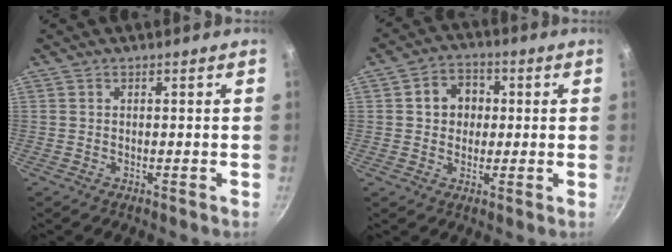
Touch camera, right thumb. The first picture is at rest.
{"total": 7.0, "force": [0.9, 5.9, 3.5], "torque": [-0.020, 0.008, 0.006]}